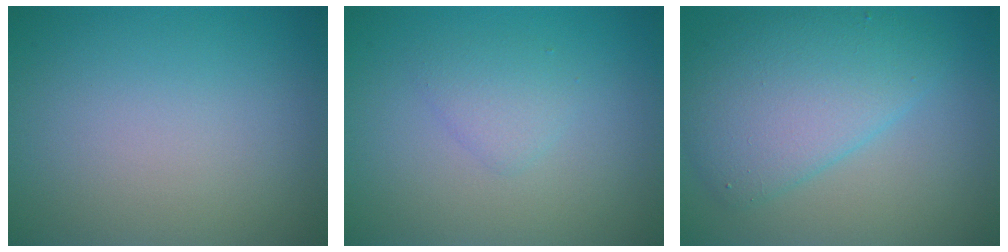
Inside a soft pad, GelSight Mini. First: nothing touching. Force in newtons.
{"total": 1.5, "press": 1.5, "slide": 0.1}
{"total": 6.2, "press": 6.2, "slide": 0.1}